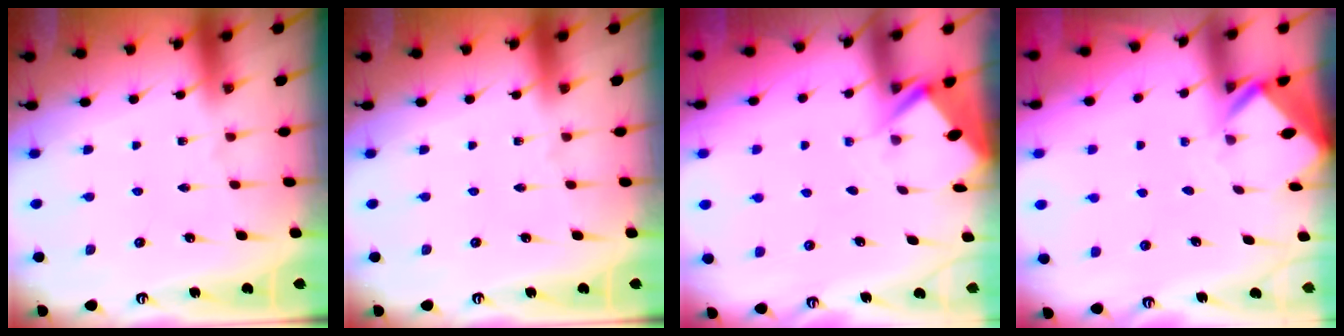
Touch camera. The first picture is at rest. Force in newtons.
{"total": 0.0}
{"total": 2.8, "press": 2.8, "slide": 0.3}
{"total": 3.0, "press": 3.0, "slide": 0.2}